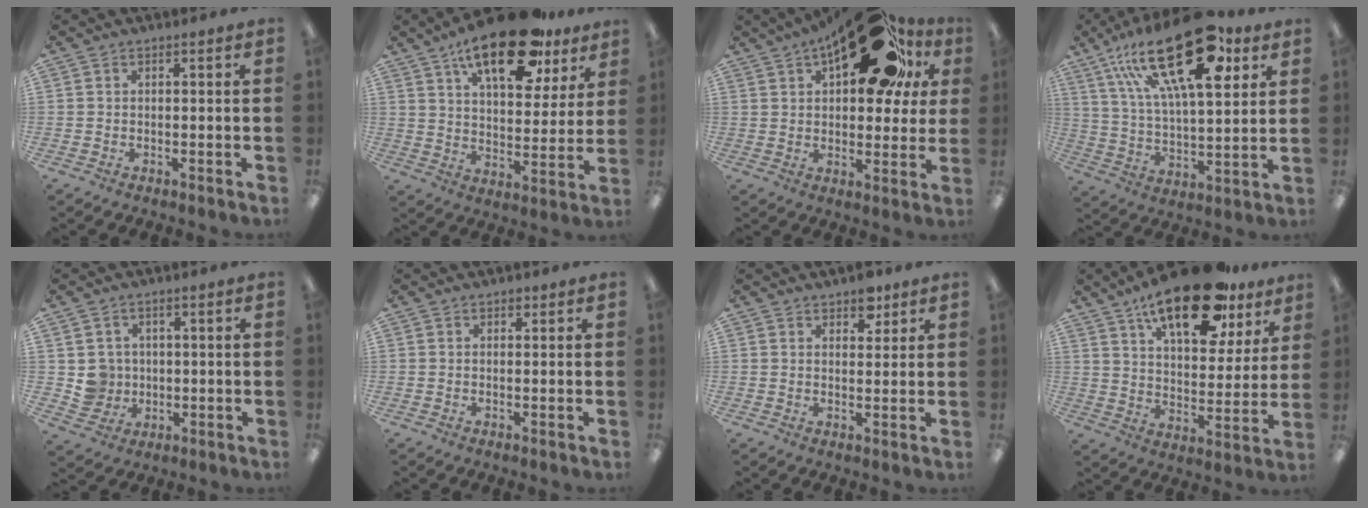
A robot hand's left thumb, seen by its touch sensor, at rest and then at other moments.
{"total": 20.9, "force": [13.5, 8.5, 13.5], "torque": [-0.210, -0.065, 0.222]}
{"total": 25.8, "force": [13.6, 12.1, 18.2], "torque": [-0.252, -0.067, 0.222]}
{"total": 28.5, "force": [14.8, 12.3, 21.0], "torque": [-0.343, -0.072, 0.246]}
{"total": 5.3, "force": [0.7, 5.3, 0.4], "torque": [-0.009, 0.003, 0.017]}
{"total": 1.2, "force": [0.8, 0.6, 0.7], "torque": [-0.007, -0.003, 0.013]}
{"total": 4.6, "force": [3.3, 2.5, 2.0], "torque": [-0.007, -0.019, 0.054]}
{"total": 22.5, "force": [14.8, 9.1, 14.2], "torque": [-0.220, -0.077, 0.247]}